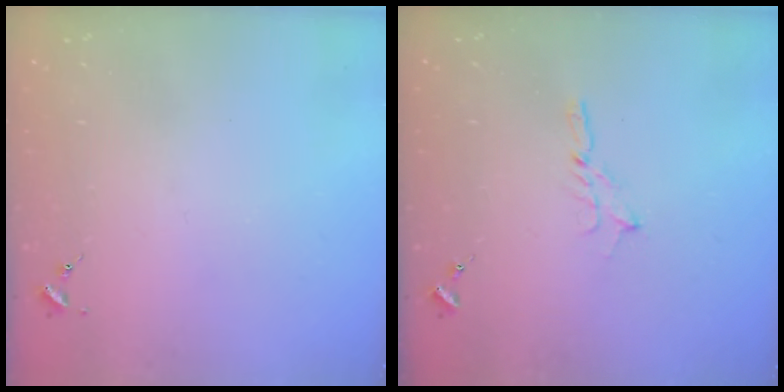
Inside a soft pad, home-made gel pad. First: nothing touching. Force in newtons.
{"total": 1.6, "press": 1.6, "slide": 0.1}